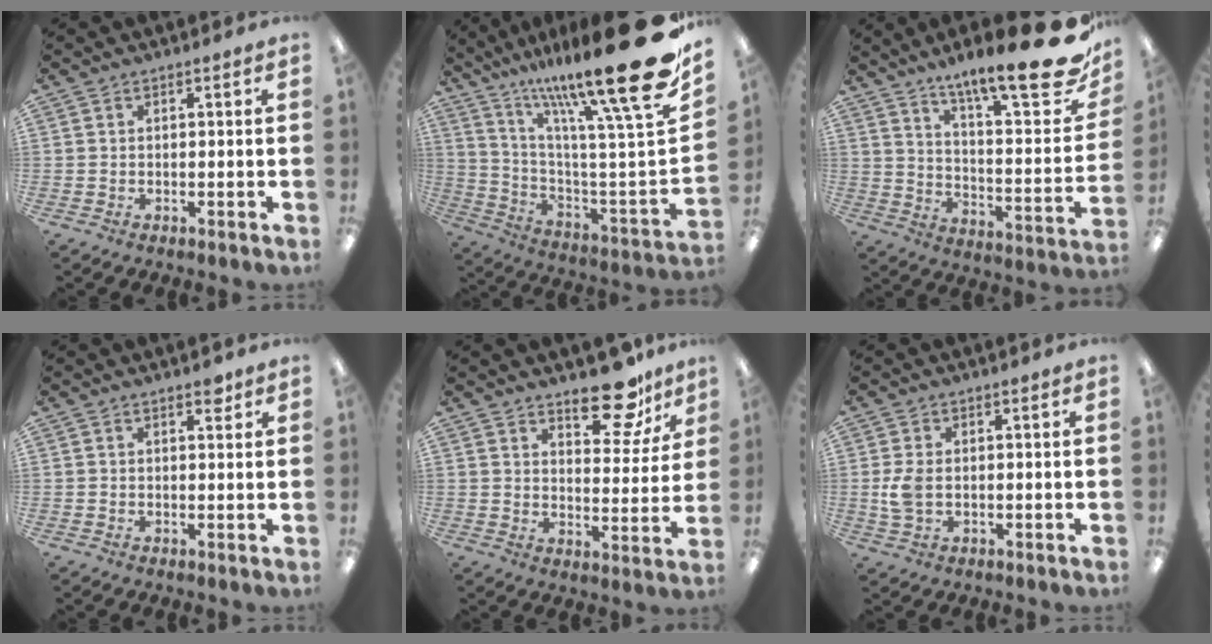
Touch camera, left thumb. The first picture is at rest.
{"total": 26.1, "force": [17.7, 2.6, 19.0], "torque": [-0.271, -0.140, 0.278]}
{"total": 20.2, "force": [15.3, 3.2, 12.8], "torque": [-0.187, -0.115, 0.243]}
{"total": 2.2, "force": [1.6, 1.2, 1.1], "torque": [0.001, -0.008, 0.024]}
{"total": 13.4, "force": [10.4, 5.7, 6.3], "torque": [-0.066, -0.072, 0.180]}
{"total": 5.4, "force": [-0.1, 3.5, 4.1], "torque": [-0.085, -0.002, -0.005]}